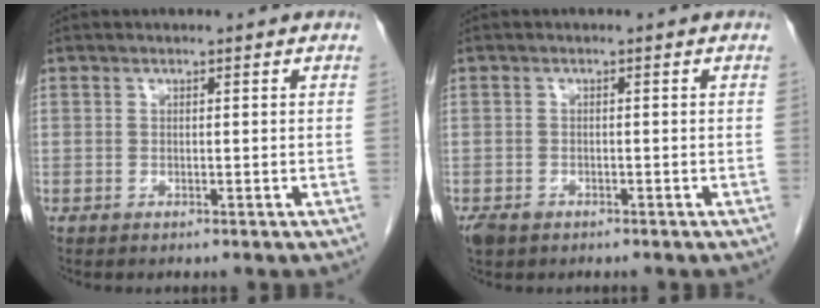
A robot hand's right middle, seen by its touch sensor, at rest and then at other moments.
{"total": 2.6, "force": [-1.8, 1.6, 1.1], "torque": [-0.023, -0.002, -0.026]}